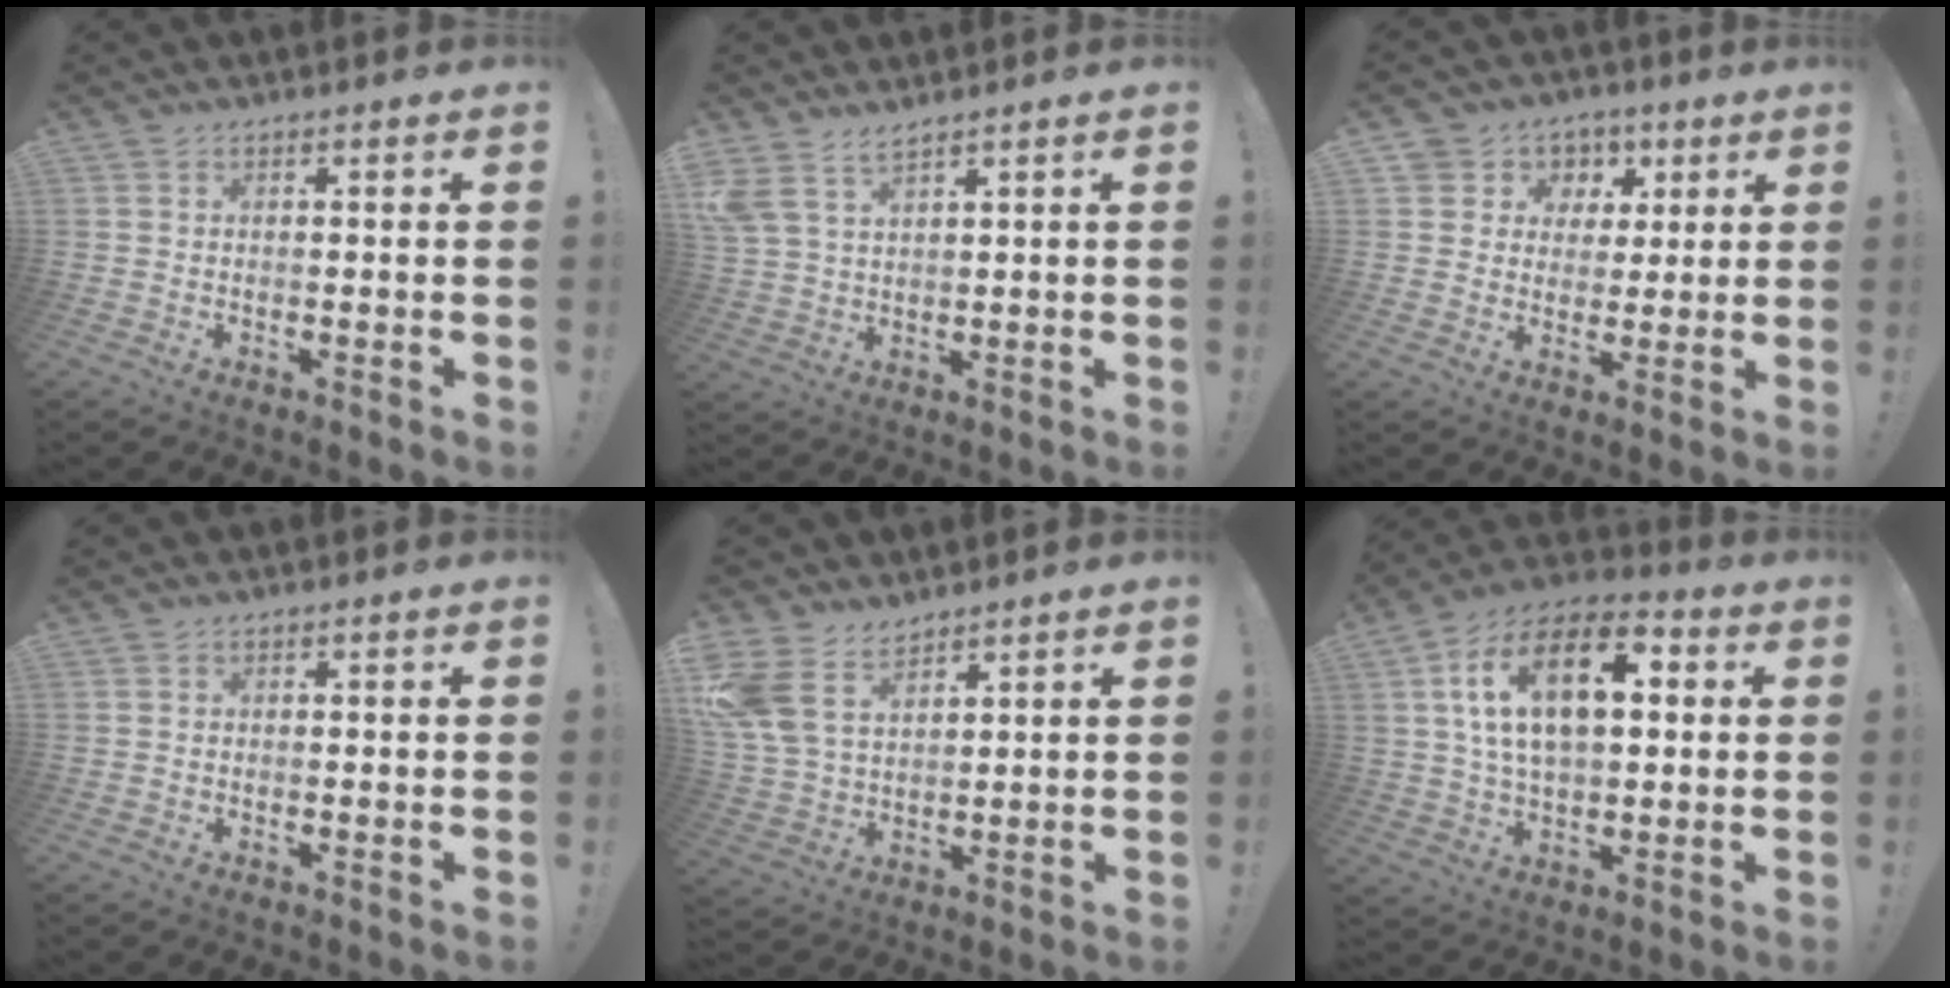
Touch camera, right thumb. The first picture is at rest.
{"total": 5.8, "force": [4.7, 1.8, 2.9], "torque": [-0.060, -0.018, 0.092]}
{"total": 7.3, "force": [1.6, 7.0, 1.4], "torque": [-0.022, -0.007, 0.037]}
{"total": 0.0}
{"total": 11.1, "force": [7.2, 6.7, 5.3], "torque": [-0.112, -0.038, 0.144]}
{"total": 19.4, "force": [4.7, 10.6, 15.5], "torque": [-0.281, 0.003, 0.071]}